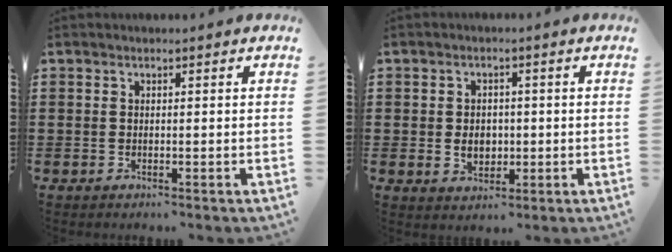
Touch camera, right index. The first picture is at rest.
{"total": 3.7, "force": [-0.3, 2.9, 2.3], "torque": [-0.043, 0.005, -0.010]}